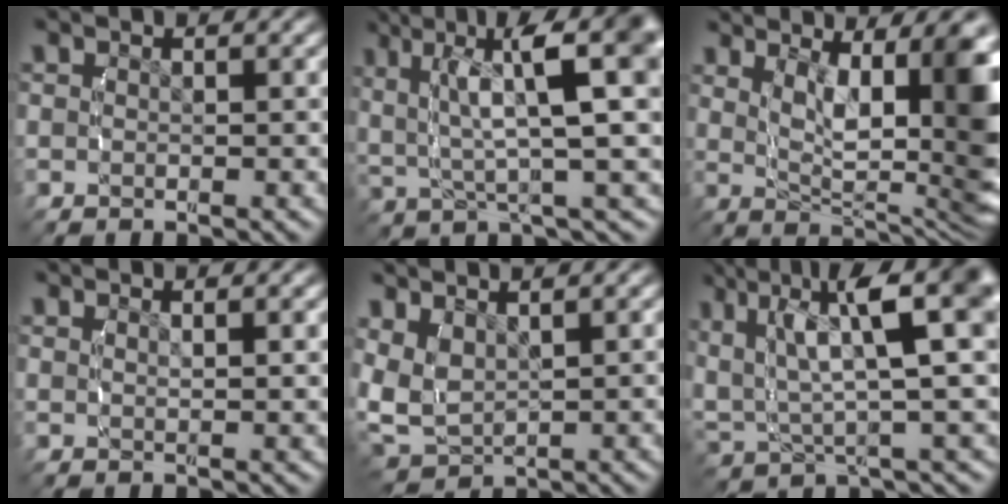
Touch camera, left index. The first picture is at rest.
{"total": 10.7, "force": [2.4, 4.3, 9.5], "torque": [-0.128, 0.001, 0.039]}
{"total": 12.1, "force": [0.5, 5.1, 10.9], "torque": [-0.158, -0.029, 0.025]}
{"total": 1.4, "force": [1.0, -0.7, 0.8], "torque": [-0.005, -0.004, 0.024]}
{"total": 6.5, "force": [0.9, 5.5, 3.3], "torque": [-0.119, -0.031, 0.030]}
{"total": 12.5, "force": [3.5, 6.5, 10.0], "torque": [-0.150, 0.002, 0.055]}